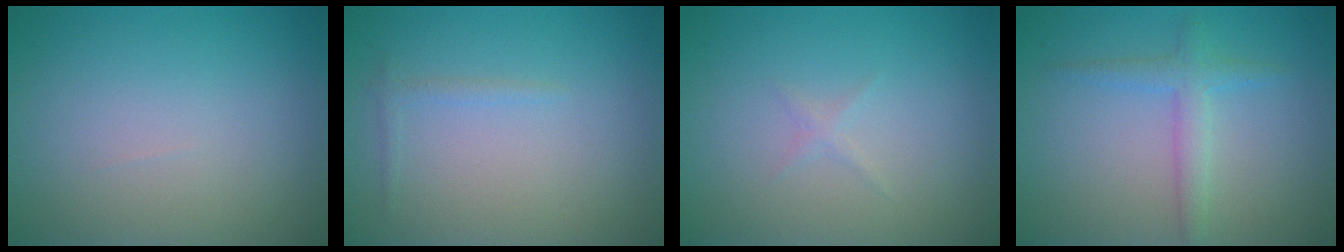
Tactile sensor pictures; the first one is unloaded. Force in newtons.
{"total": 0.7, "press": 0.7, "slide": 0.1}
{"total": 0.5, "press": 0.5, "slide": 0.0}
{"total": 2.3, "press": 2.3, "slide": 0.1}